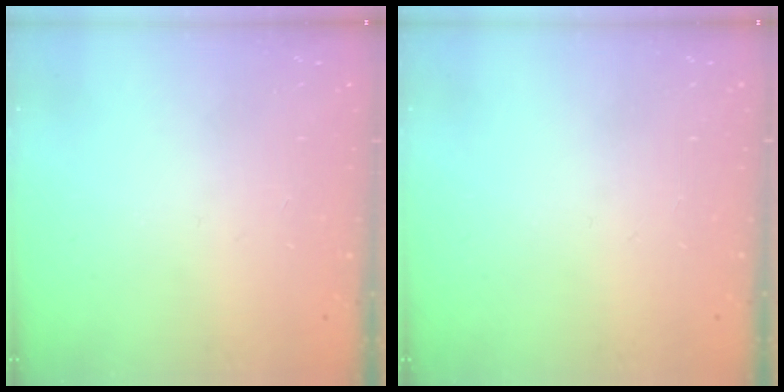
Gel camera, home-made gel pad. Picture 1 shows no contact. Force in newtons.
{"total": 0.0}